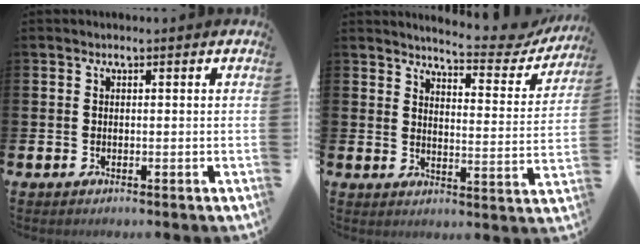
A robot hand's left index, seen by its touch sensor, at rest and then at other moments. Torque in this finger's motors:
{"motor_torque": [0.97, -1.17, 0.47, 0.09]}